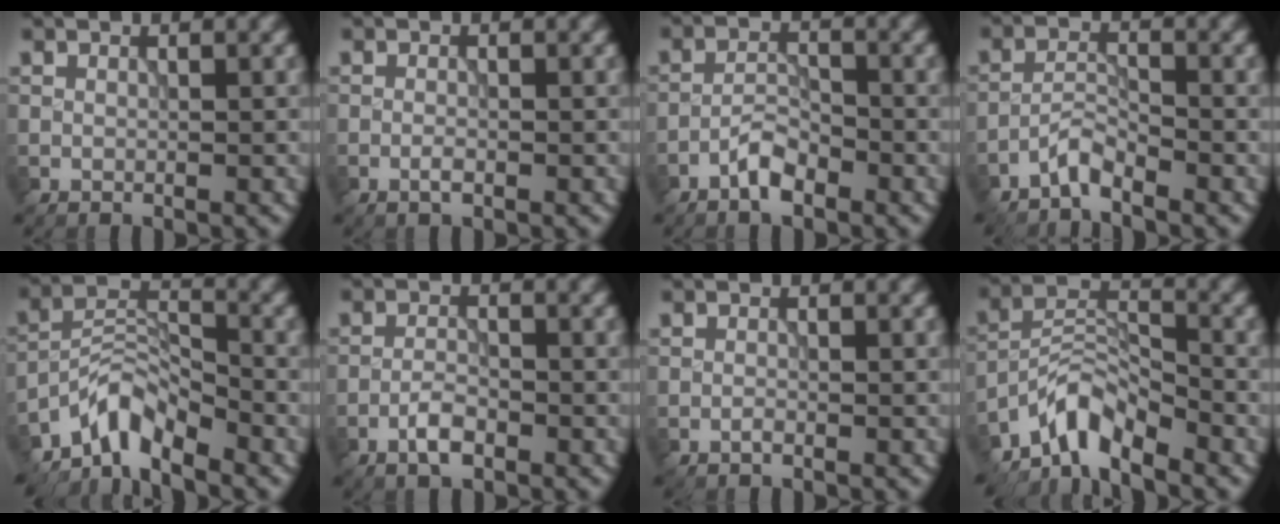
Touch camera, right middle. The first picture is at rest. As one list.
[{"total": 1.0, "force": [-0.5, 0.3, 0.8], "torque": [-0.016, 0.000, -0.011]}, {"total": 2.7, "force": [-1.9, 0.9, 1.6], "torque": [-0.027, 0.008, -0.040]}, {"total": 2.2, "force": [-2.0, 0.2, 0.8], "torque": [-0.016, 0.007, -0.047]}, {"total": 4.8, "force": [-4.1, 1.5, 2.0], "torque": [-0.026, 0.004, -0.091]}, {"total": 2.3, "force": [-1.4, 0.8, 1.7], "torque": [-0.032, 0.003, -0.030]}, {"total": 0.5, "force": [-0.4, 0.1, 0.4], "torque": [-0.007, 0.001, -0.009]}, {"total": 5.0, "force": [-4.2, 1.4, 2.2], "torque": [-0.030, 0.005, -0.092]}]